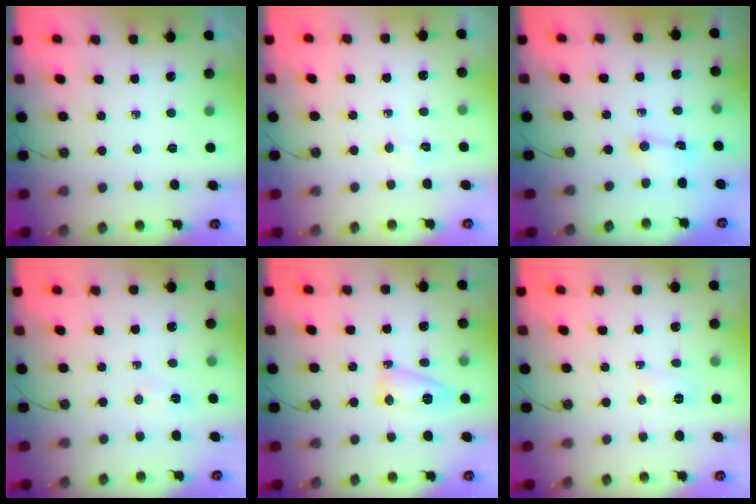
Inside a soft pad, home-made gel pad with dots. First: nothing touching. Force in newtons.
{"total": 1.8, "press": 1.6, "slide": 0.6}
{"total": 1.3, "press": 1.2, "slide": 0.5}
{"total": 2.7, "press": 1.1, "slide": 2.5}
{"total": 6.0, "press": 5.8, "slide": 1.2}
{"total": 3.0, "press": 2.9, "slide": 0.8}